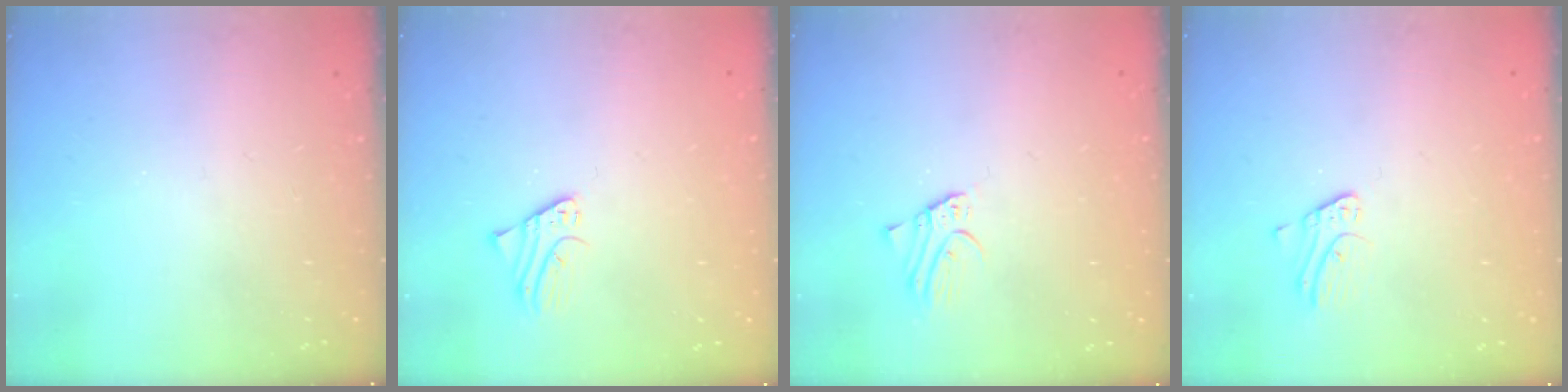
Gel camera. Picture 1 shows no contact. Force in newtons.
{"total": 1.9, "press": 1.9, "slide": 0.1}
{"total": 2.3, "press": 2.3, "slide": 0.2}
{"total": 2.7, "press": 2.7, "slide": 0.3}